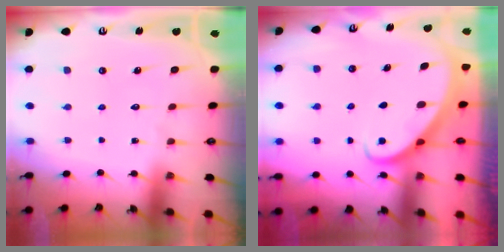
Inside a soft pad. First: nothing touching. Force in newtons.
{"total": 2.7, "press": 2.7, "slide": 0.2}